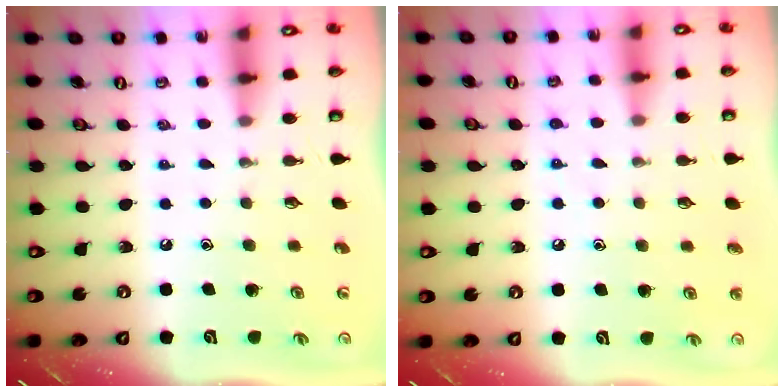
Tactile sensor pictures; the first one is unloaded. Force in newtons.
{"total": 5.5, "press": 5.3, "slide": 1.3}